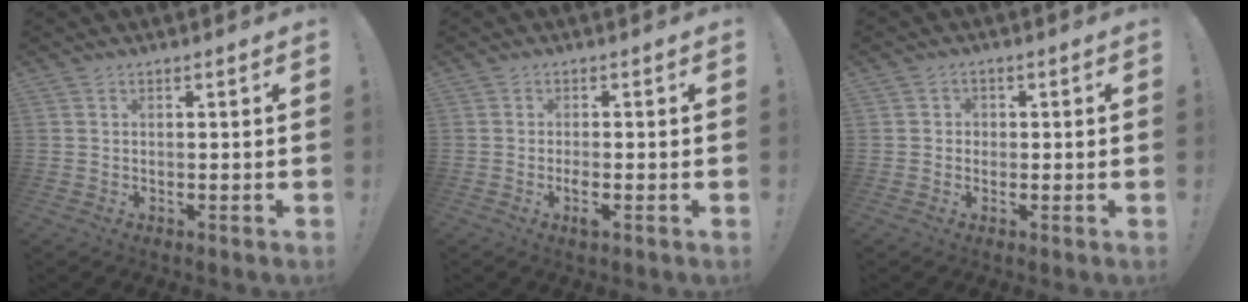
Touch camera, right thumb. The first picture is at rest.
{"total": 2.1, "force": [-1.1, 0.2, 1.9], "torque": [-0.037, 0.004, -0.017]}
{"total": 2.1, "force": [-0.5, 1.9, 0.7], "torque": [-0.005, 0.003, -0.010]}